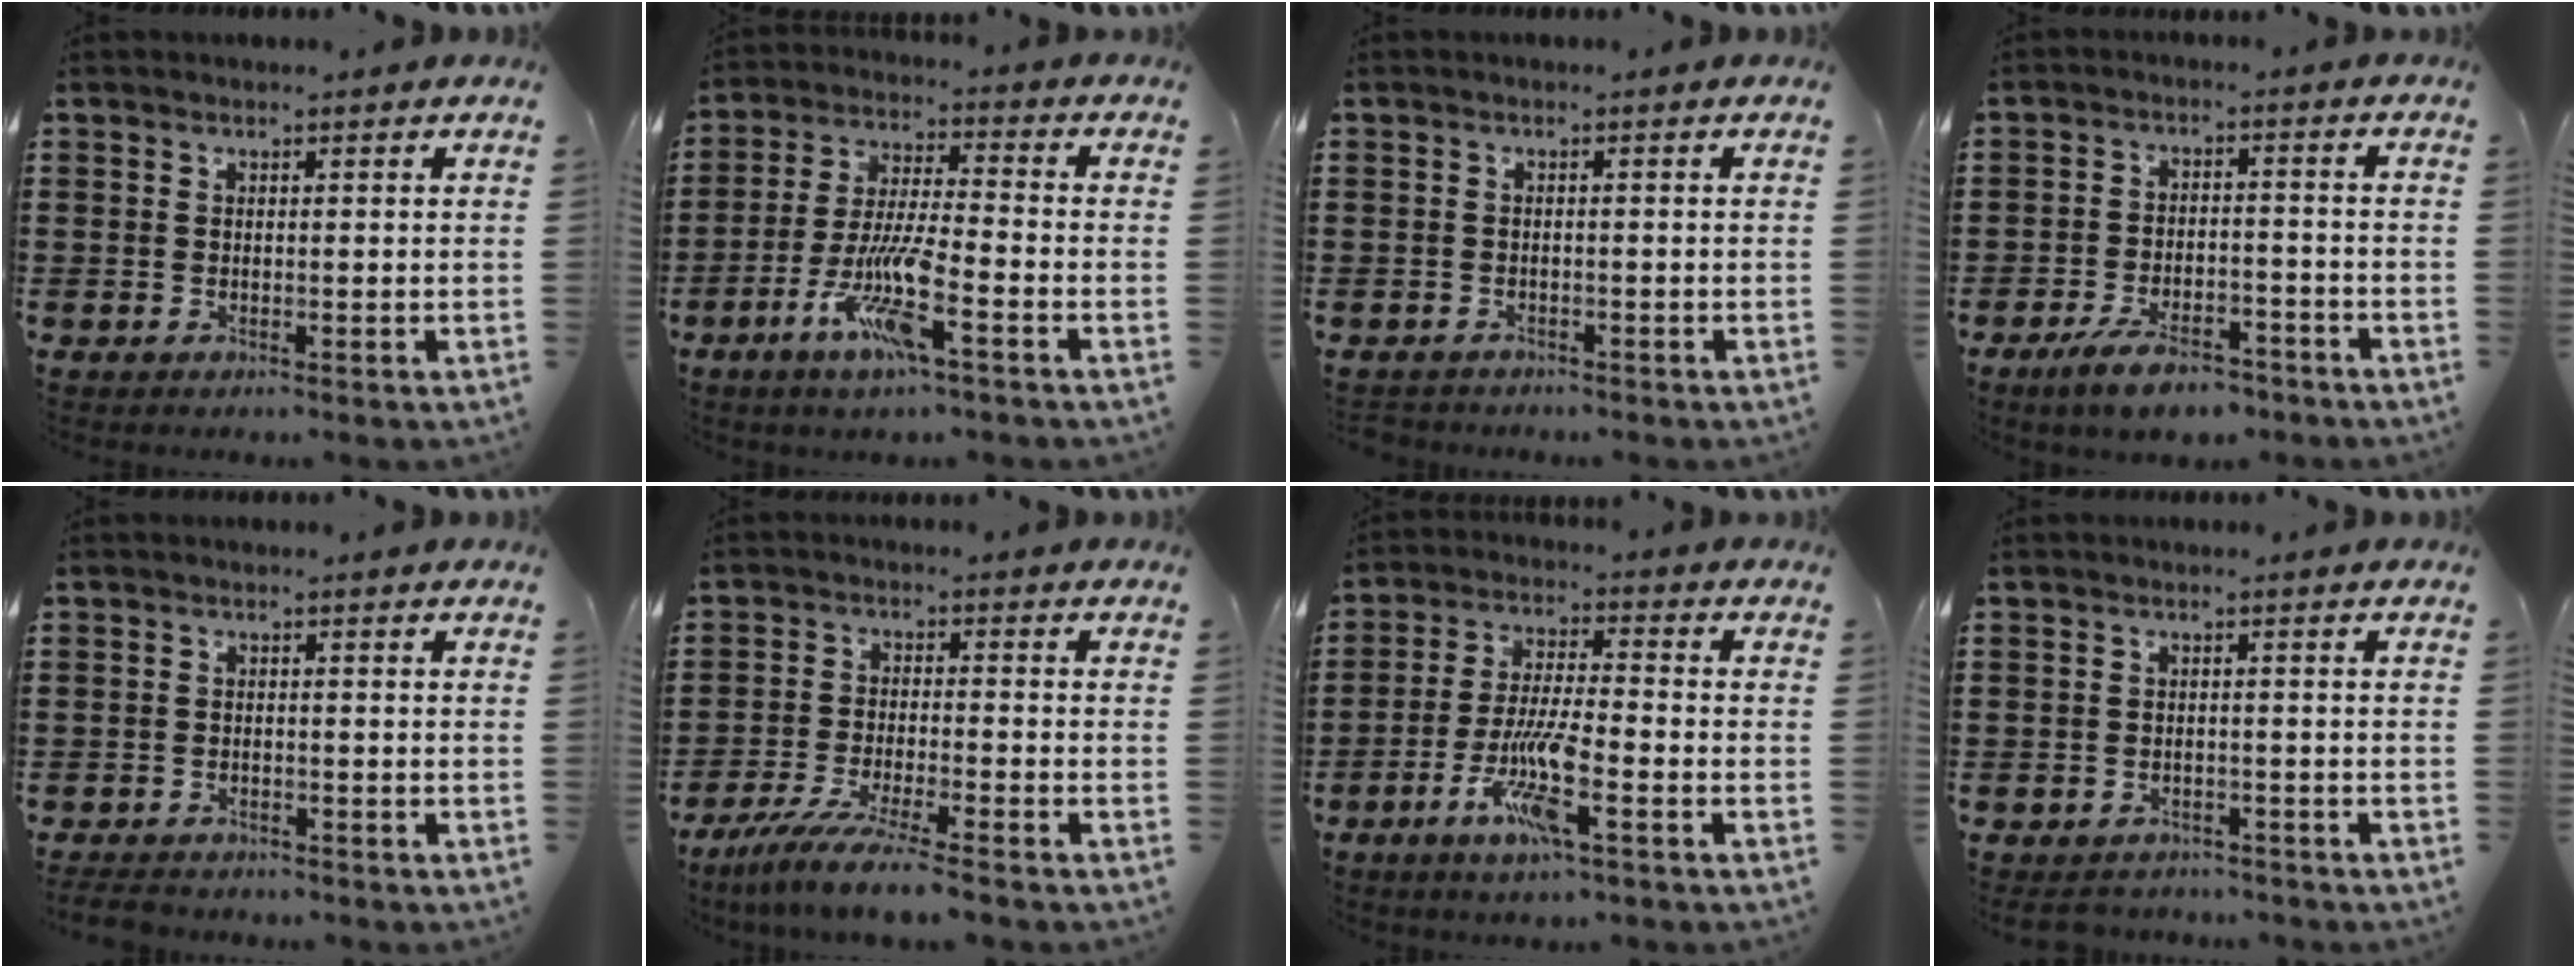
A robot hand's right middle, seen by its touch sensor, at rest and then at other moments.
{"total": 10.0, "force": [-5.0, 1.8, 8.4], "torque": [-0.180, -0.005, -0.098]}
{"total": 0.9, "force": [-0.9, 0.2, 0.0], "torque": [-0.004, 0.000, -0.019]}
{"total": 6.2, "force": [-5.1, 1.7, 3.0], "torque": [-0.064, 0.003, -0.099]}
{"total": 2.4, "force": [-2.3, 0.6, 0.2], "torque": [-0.014, -0.002, -0.054]}
{"total": 6.3, "force": [-5.6, -0.6, 2.9], "torque": [-0.063, -0.020, -0.107]}
{"total": 8.8, "force": [-4.2, 1.7, 7.6], "torque": [-0.160, -0.006, -0.081]}
{"total": 2.2, "force": [-2.1, 0.7, -0.2], "torque": [-0.003, 0.002, -0.048]}